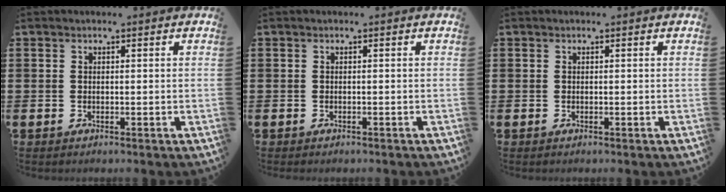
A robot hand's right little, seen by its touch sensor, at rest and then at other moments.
{"total": 0.0}
{"total": 0.0}